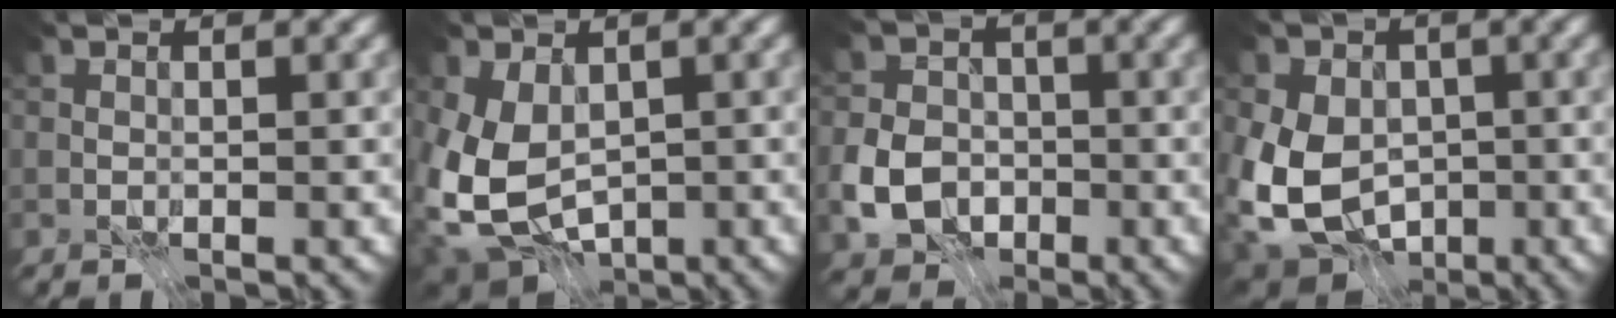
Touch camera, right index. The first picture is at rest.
{"total": 7.1, "force": [-0.6, 5.1, 4.9], "torque": [-0.111, -0.024, -0.009]}
{"total": 4.7, "force": [-1.9, 3.9, 1.9], "torque": [-0.029, 0.003, -0.051]}
{"total": 10.0, "force": [-1.8, 7.7, 6.2], "torque": [-0.117, -0.012, -0.039]}